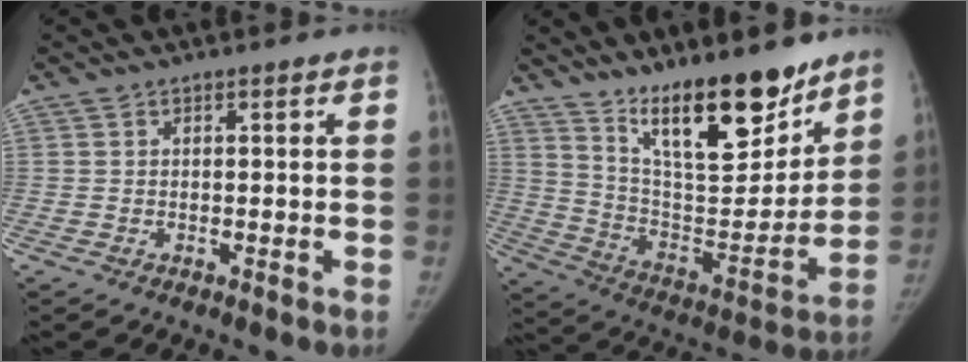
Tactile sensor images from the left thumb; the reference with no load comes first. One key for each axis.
{"total": 20.3, "fx": 14.6, "fy": 6.2, "fz": 12.6, "tx": -0.149, "ty": -0.104, "tz": 0.251}